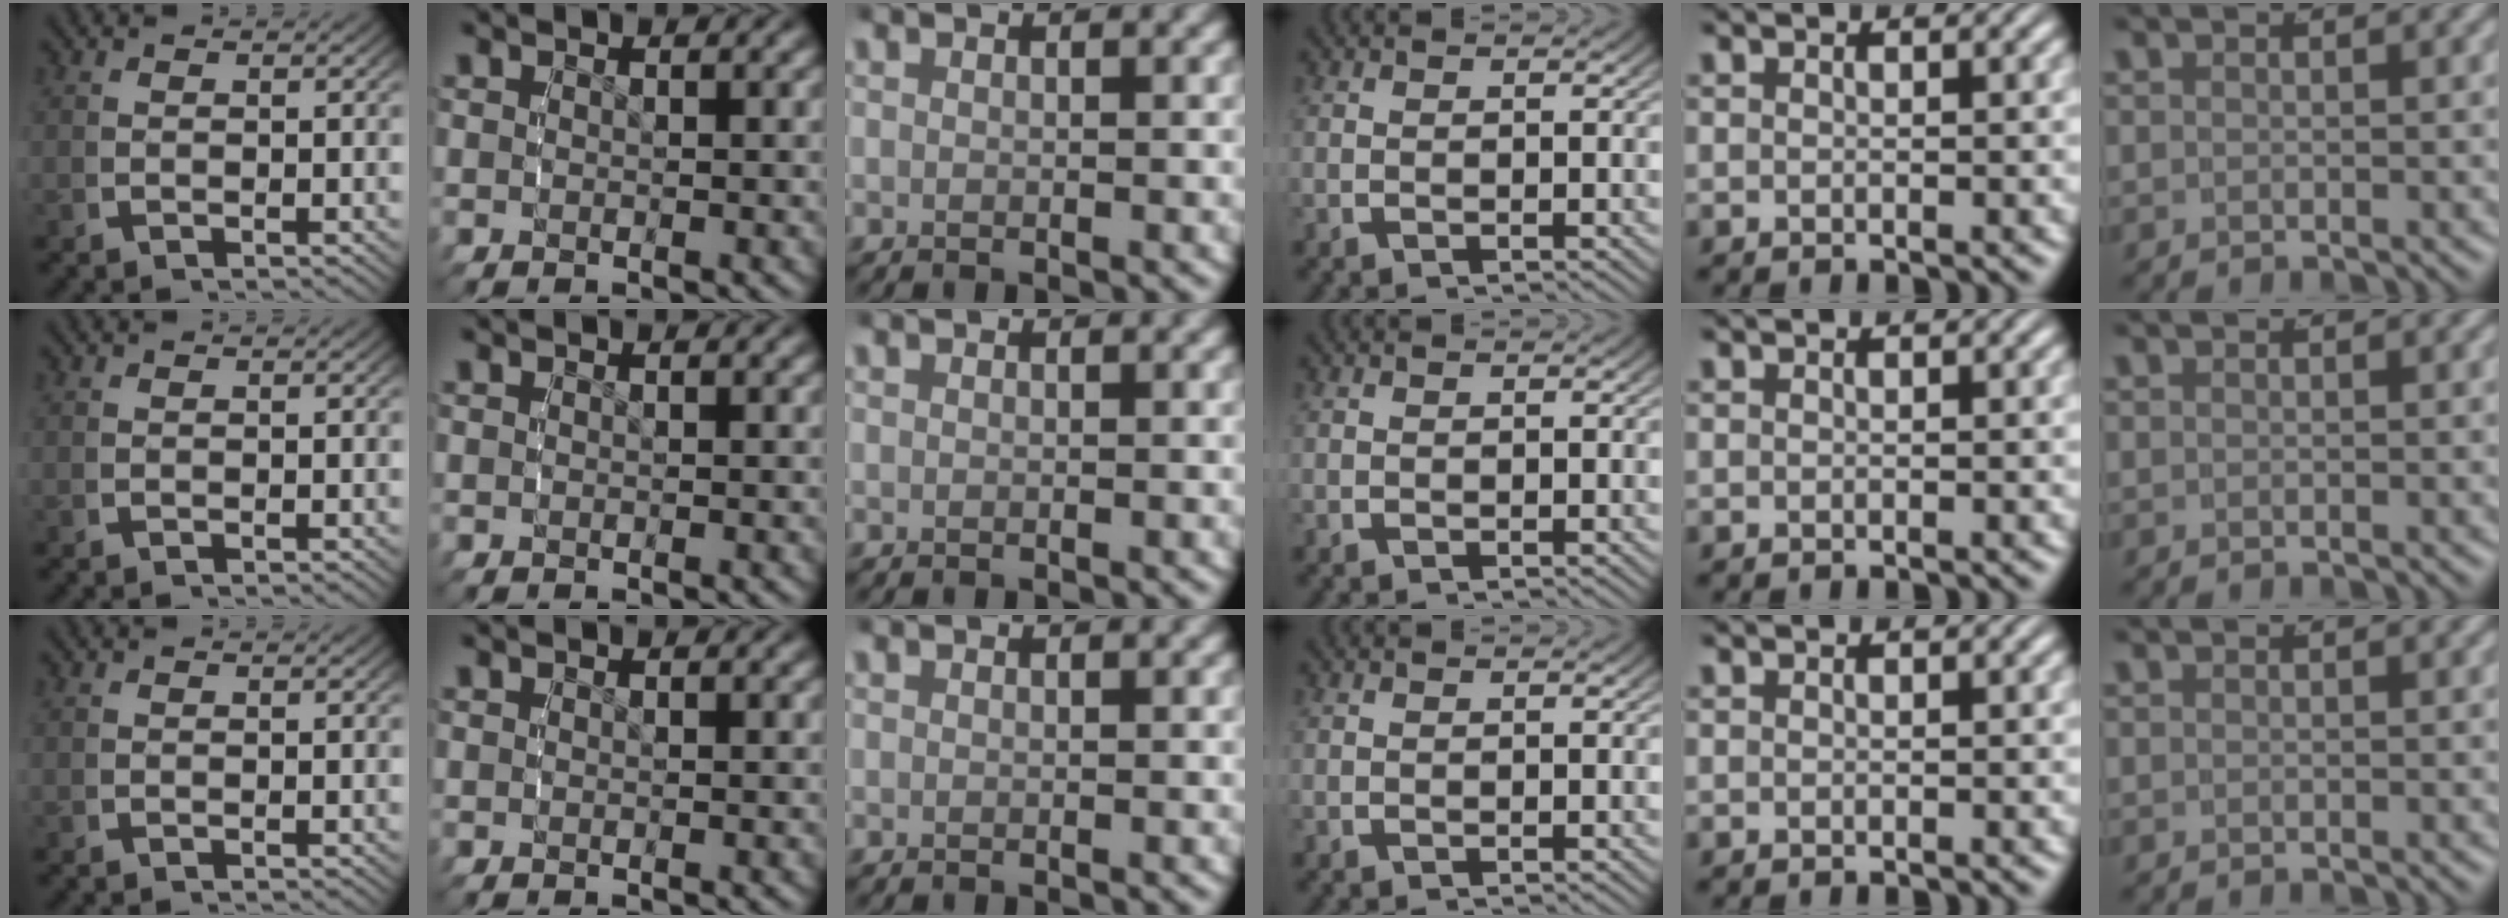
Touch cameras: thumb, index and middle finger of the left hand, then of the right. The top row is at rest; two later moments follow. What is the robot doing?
{"motion": "reach", "object": "markers"}